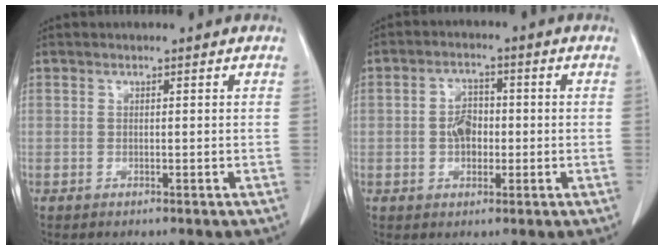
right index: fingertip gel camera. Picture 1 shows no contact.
{"total": 4.4, "force": [-0.5, 3.0, 3.2], "torque": [-0.061, 0.010, -0.009]}